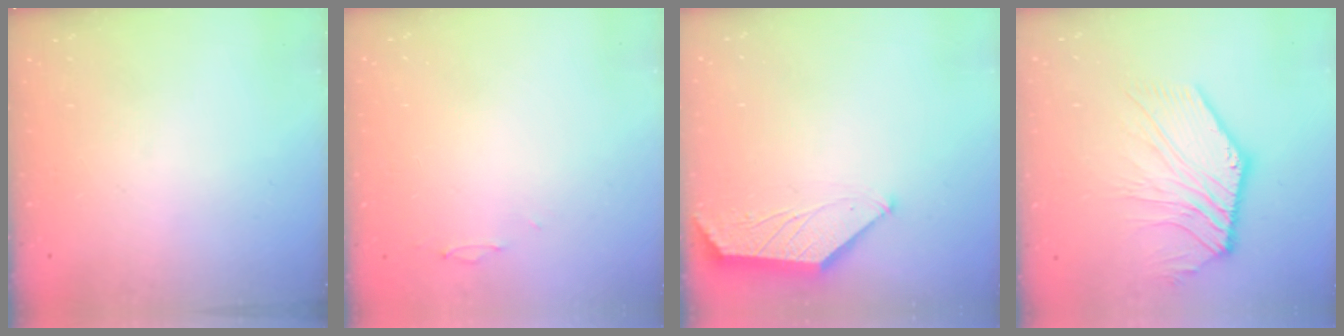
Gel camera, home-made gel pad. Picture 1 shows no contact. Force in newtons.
{"total": 0.0}
{"total": 1.6, "press": 1.6, "slide": 0.3}
{"total": 6.8, "press": 6.6, "slide": 1.2}